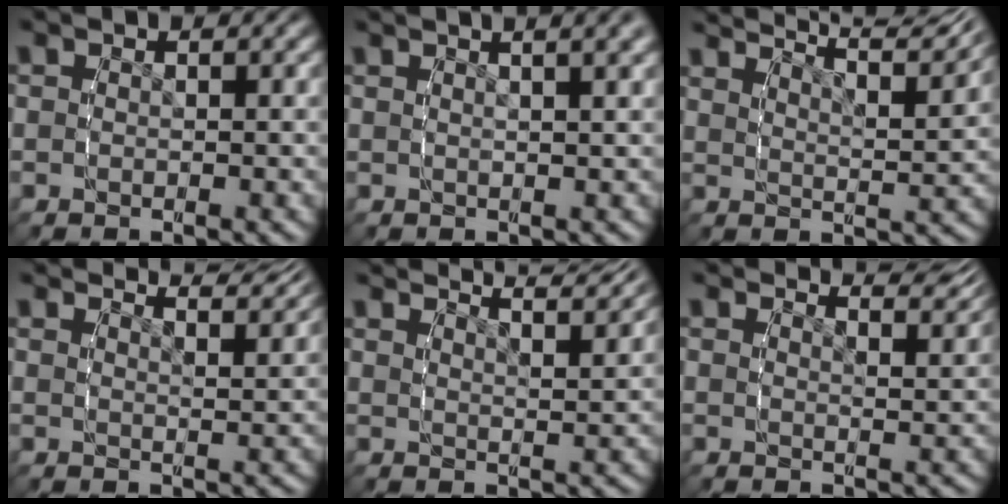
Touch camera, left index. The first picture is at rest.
{"total": 4.1, "force": [2.6, 0.4, 3.1], "torque": [-0.027, 0.020, 0.035]}
{"total": 9.2, "force": [7.9, 1.7, 4.4], "torque": [-0.059, 0.016, 0.116]}
{"total": 5.5, "force": [5.1, 0.1, 1.9], "torque": [-0.020, 0.010, 0.078]}
{"total": 6.6, "force": [5.9, 0.6, 2.9], "torque": [-0.038, 0.009, 0.091]}
{"total": 5.3, "force": [4.9, 0.3, 2.0], "torque": [-0.022, 0.010, 0.072]}